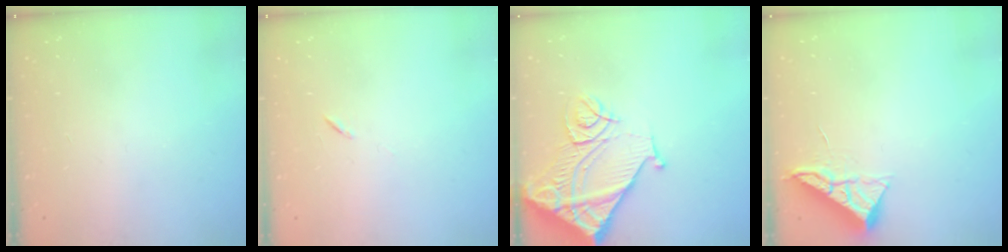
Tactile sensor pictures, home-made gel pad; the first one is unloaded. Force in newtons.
{"total": 5.8, "press": 5.4, "slide": 2.1}
{"total": 15.3, "press": 15.2, "slide": 1.9}
{"total": 6.0, "press": 5.9, "slide": 0.6}